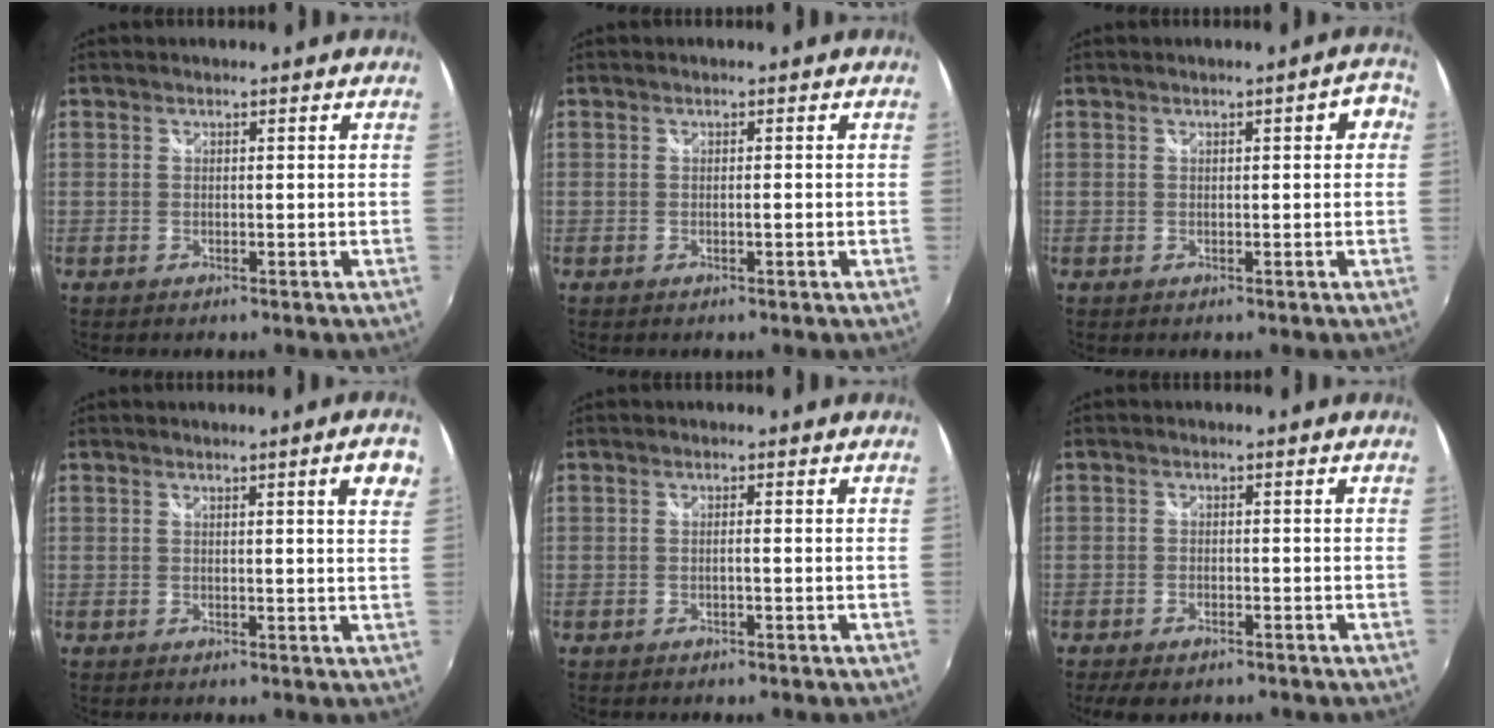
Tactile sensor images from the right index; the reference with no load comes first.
{"total": 0.7, "force": [-0.1, 0.1, 0.7], "torque": [-0.010, 0.001, -0.003]}
{"total": 3.3, "force": [0.8, 1.1, 3.0], "torque": [-0.038, 0.012, 0.012]}
{"total": 4.8, "force": [2.3, -0.1, 4.2], "torque": [-0.049, 0.008, 0.031]}
{"total": 0.9, "force": [-0.3, -0.2, 0.9], "torque": [-0.014, 0.001, -0.006]}
{"total": 5.2, "force": [-3.9, 2.2, 2.6], "torque": [-0.069, -0.018, -0.063]}